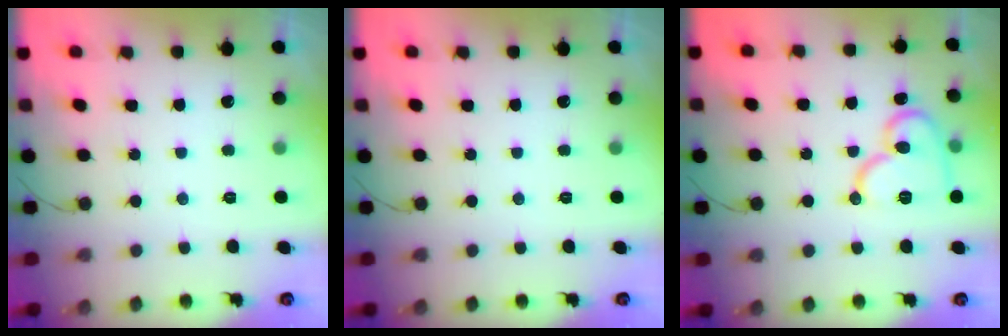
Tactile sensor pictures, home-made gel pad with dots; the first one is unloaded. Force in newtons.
{"total": 0.0}
{"total": 14.7, "press": 14.6, "slide": 1.8}